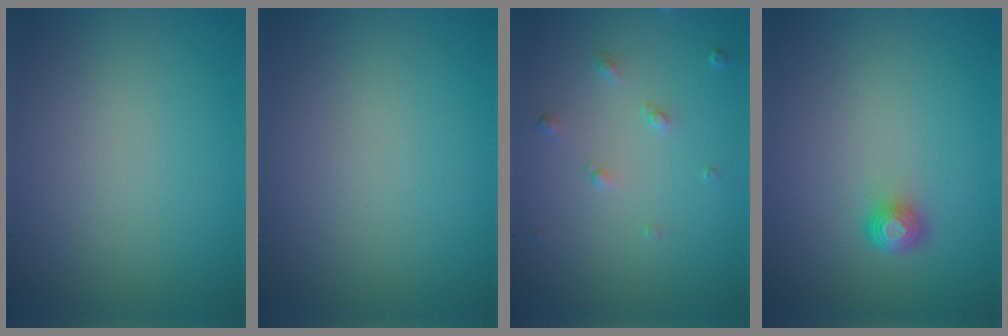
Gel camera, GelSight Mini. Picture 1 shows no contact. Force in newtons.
{"total": 0.0}
{"total": 1.1, "press": 0.8, "slide": 0.8}
{"total": 1.7, "press": 1.3, "slide": 1.2}